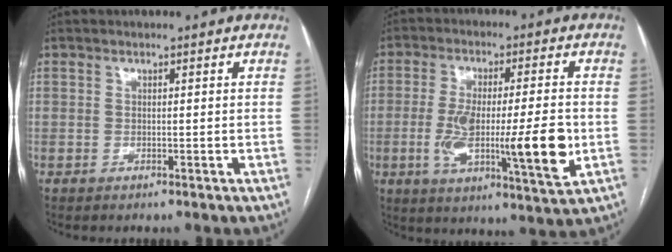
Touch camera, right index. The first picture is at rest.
{"total": 15.5, "force": [-2.6, 2.4, 15.1], "torque": [-0.255, -0.009, -0.038]}